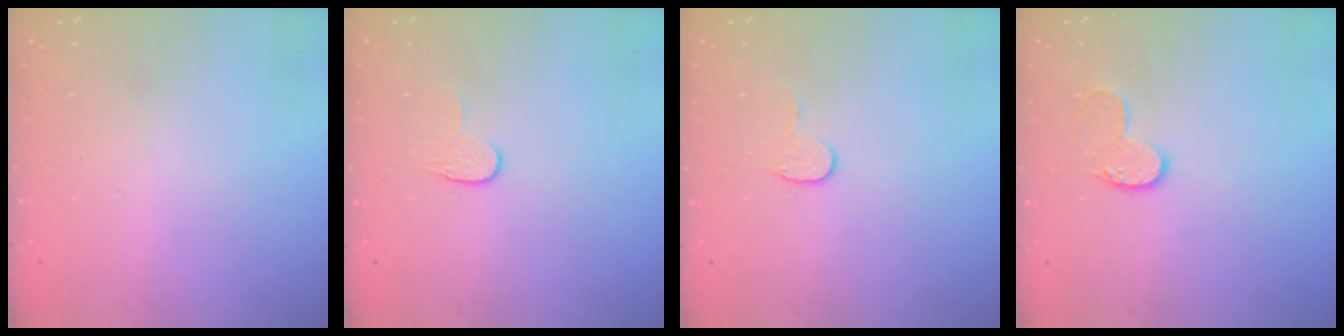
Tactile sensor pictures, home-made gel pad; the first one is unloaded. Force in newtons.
{"total": 3.8, "press": 3.8, "slide": 0.4}
{"total": 5.7, "press": 5.7, "slide": 0.5}
{"total": 7.4, "press": 7.4, "slide": 0.2}